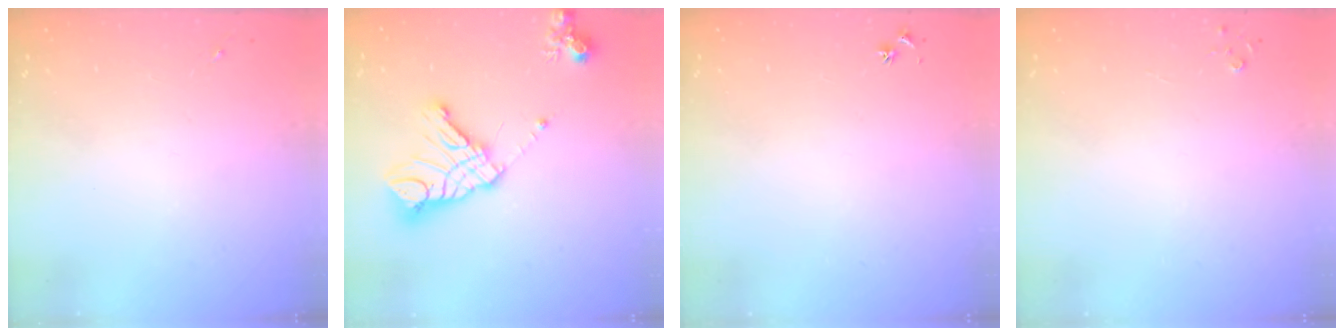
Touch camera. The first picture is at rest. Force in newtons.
{"total": 17.2, "press": 17.0, "slide": 2.4}
{"total": 3.0, "press": 2.9, "slide": 0.4}
{"total": 2.8, "press": 2.8, "slide": 0.3}